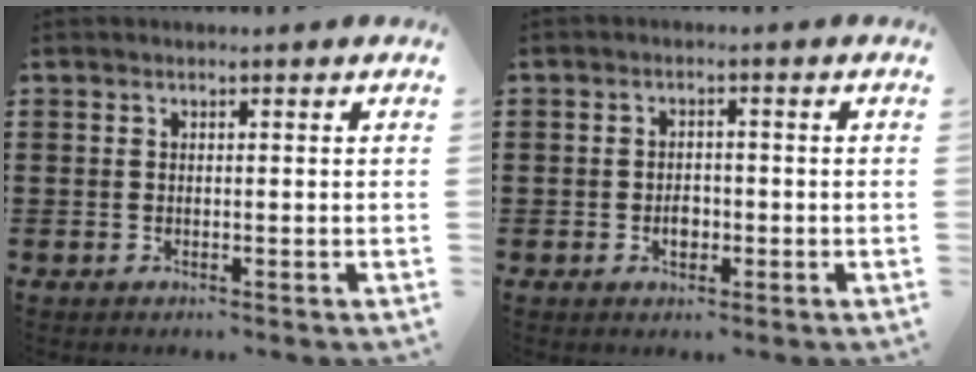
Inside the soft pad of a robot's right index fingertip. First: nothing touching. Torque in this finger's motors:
{"motor_torque": [2.14, 0.00, 0.64, 0.08]}